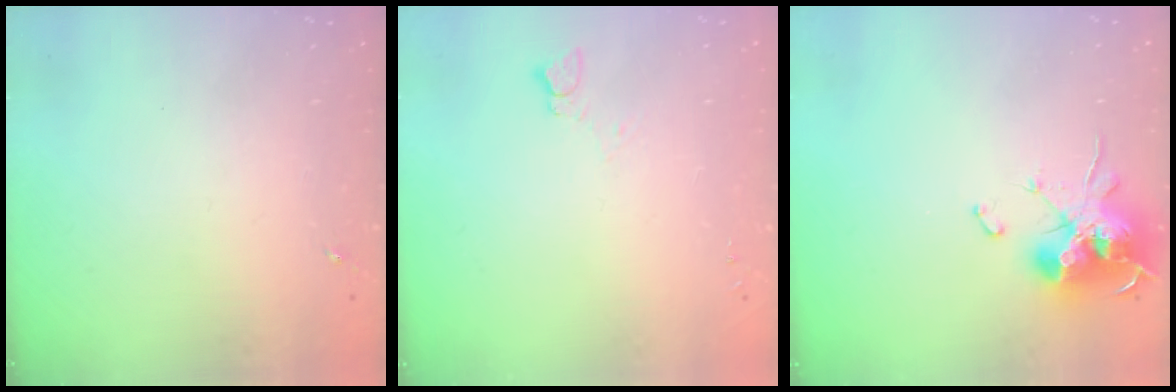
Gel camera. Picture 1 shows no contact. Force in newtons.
{"total": 2.8, "press": 2.7, "slide": 0.3}
{"total": 15.7, "press": 15.7, "slide": 0.1}